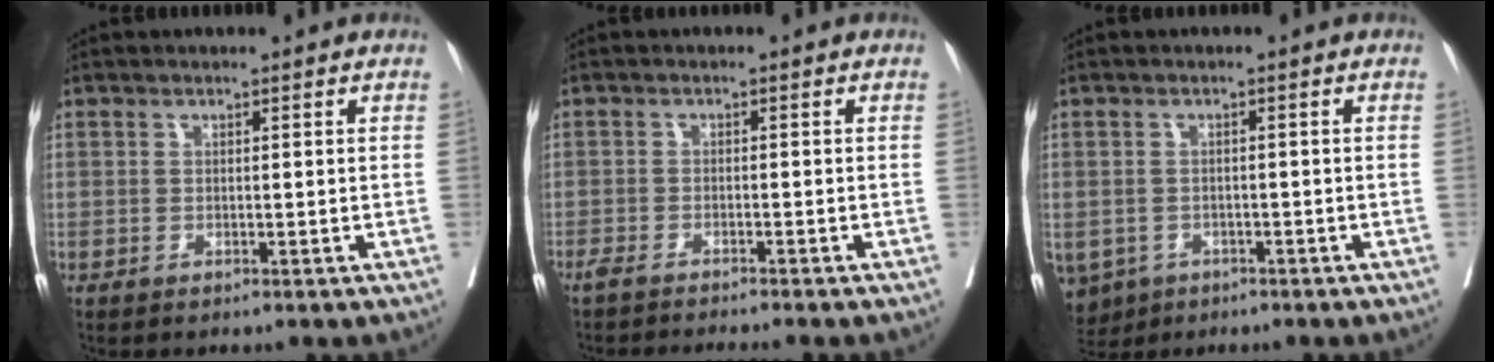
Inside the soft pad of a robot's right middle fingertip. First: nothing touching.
{"total": 6.1, "force": [-5.6, -0.3, 2.5], "torque": [-0.020, -0.011, -0.084]}
{"total": 7.0, "force": [-3.7, 5.7, 2.0], "torque": [-0.053, -0.001, -0.052]}